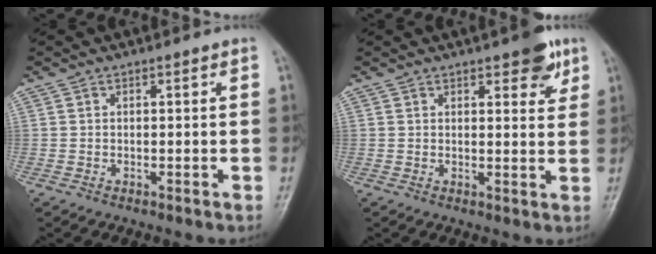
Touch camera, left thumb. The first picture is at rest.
{"total": 6.1, "force": [3.5, 2.4, 4.3], "torque": [-0.035, -0.015, 0.039]}